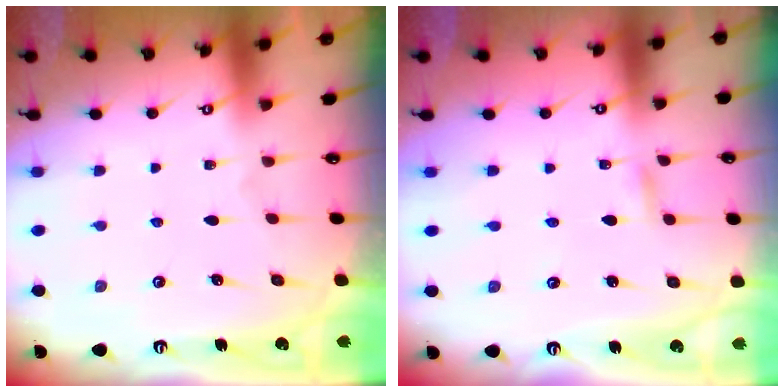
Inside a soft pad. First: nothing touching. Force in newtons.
{"total": 1.4, "press": 1.4, "slide": 0.0}